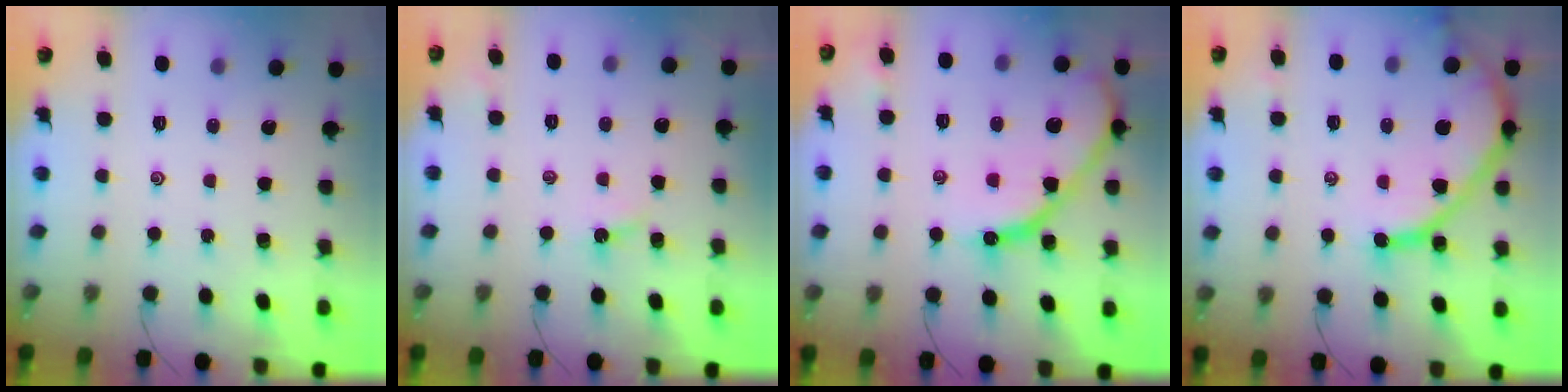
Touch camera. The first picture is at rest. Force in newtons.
{"total": 2.6, "press": 2.6, "slide": 0.3}
{"total": 13.8, "press": 13.7, "slide": 1.2}
{"total": 14.0, "press": 13.9, "slide": 1.2}